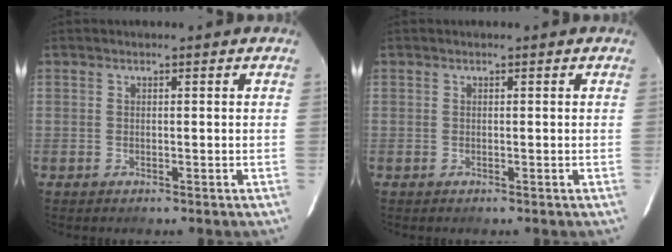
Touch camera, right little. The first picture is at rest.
{"total": 0.0}